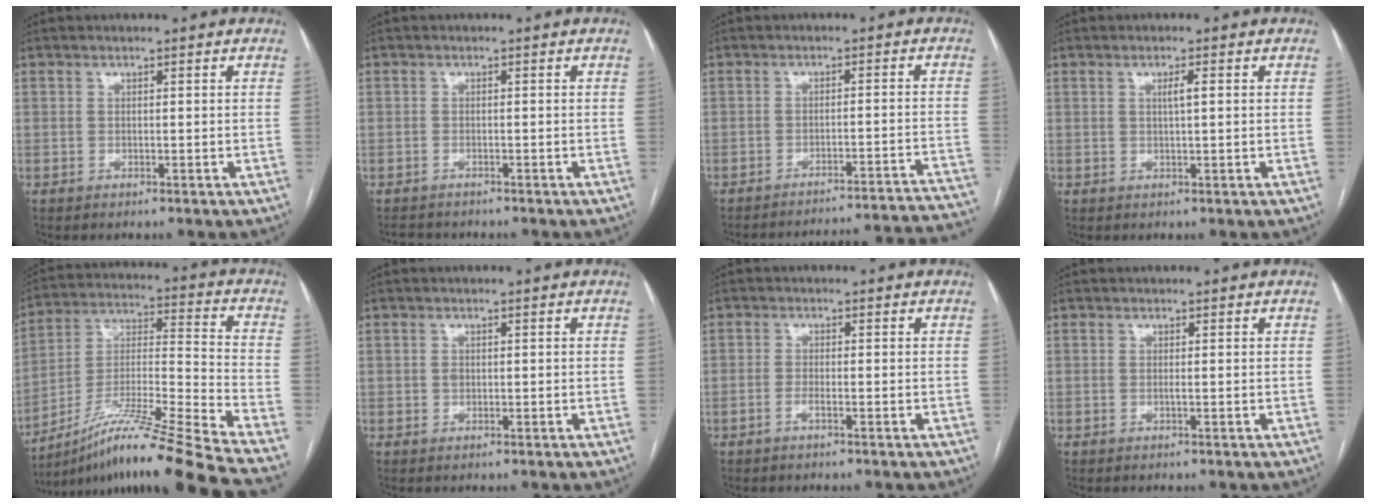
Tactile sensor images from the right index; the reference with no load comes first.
{"total": 3.1, "force": [-2.7, 1.4, 0.1], "torque": [-0.005, -0.002, -0.042]}
{"total": 23.5, "force": [-22.9, -0.5, 5.0], "torque": [-0.035, -0.005, -0.268]}
{"total": 1.7, "force": [0.4, 0.1, 1.6], "torque": [-0.029, 0.002, 0.006]}
{"total": 23.1, "force": [-18.6, -2.4, 13.4], "torque": [-0.212, -0.012, -0.328]}
{"total": 0.8, "force": [-0.1, 0.7, 0.4], "torque": [-0.008, 0.002, -0.002]}
{"total": 1.4, "force": [-0.9, 0.2, 1.0], "torque": [-0.019, 0.003, -0.018]}
{"total": 0.0}